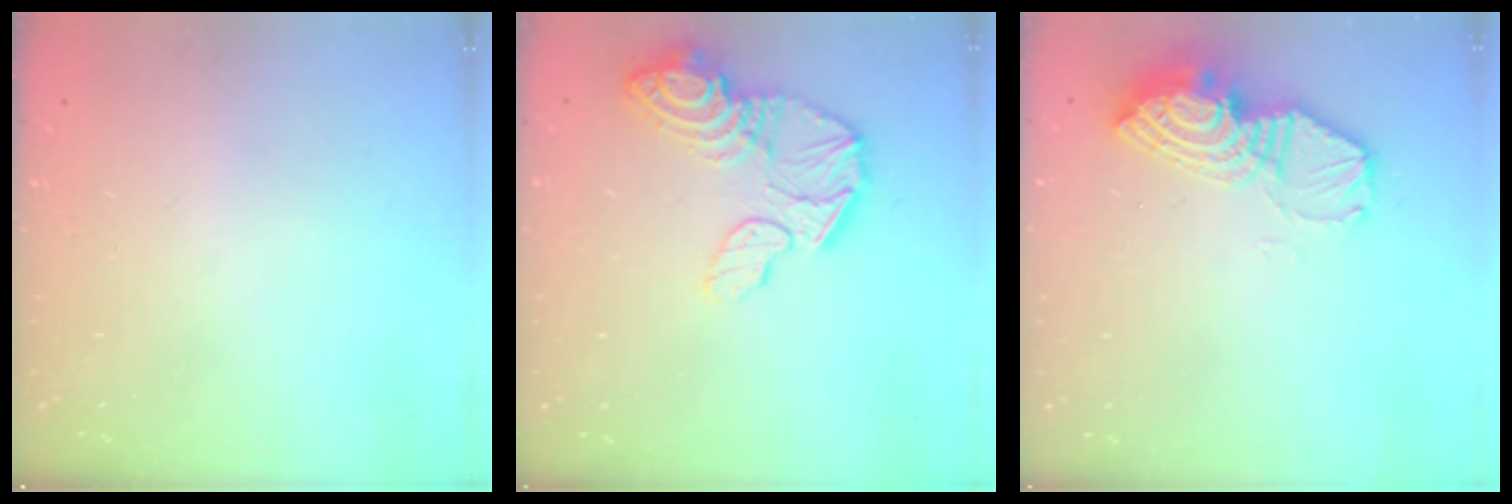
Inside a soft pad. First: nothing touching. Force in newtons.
{"total": 15.8, "press": 15.7, "slide": 0.9}
{"total": 12.3, "press": 12.3, "slide": 1.1}